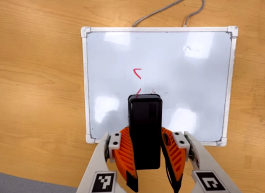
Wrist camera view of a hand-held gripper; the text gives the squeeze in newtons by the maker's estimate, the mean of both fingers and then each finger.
{"total": 7.5, "left": 6.6, "right": 8.4}